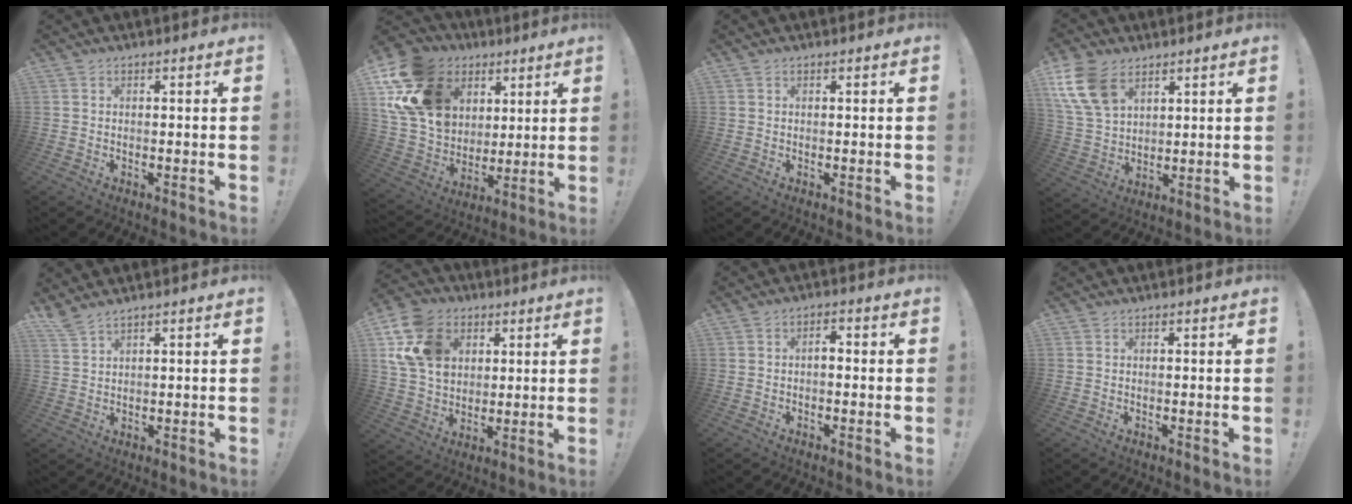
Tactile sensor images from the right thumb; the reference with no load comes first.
{"total": 19.6, "force": [8.6, 14.9, 9.6], "torque": [-0.177, -0.040, 0.180]}
{"total": 0.0}
{"total": 12.9, "force": [7.1, 8.0, 7.3], "torque": [-0.156, -0.026, 0.143]}
{"total": 3.5, "force": [2.9, 0.2, 1.8], "torque": [-0.041, -0.015, 0.055]}
{"total": 17.3, "force": [5.5, 13.3, 9.6], "torque": [-0.176, -0.015, 0.110]}
{"total": 2.4, "force": [-0.9, 1.2, 1.9], "torque": [-0.036, 0.008, -0.018]}
{"total": 0.0}